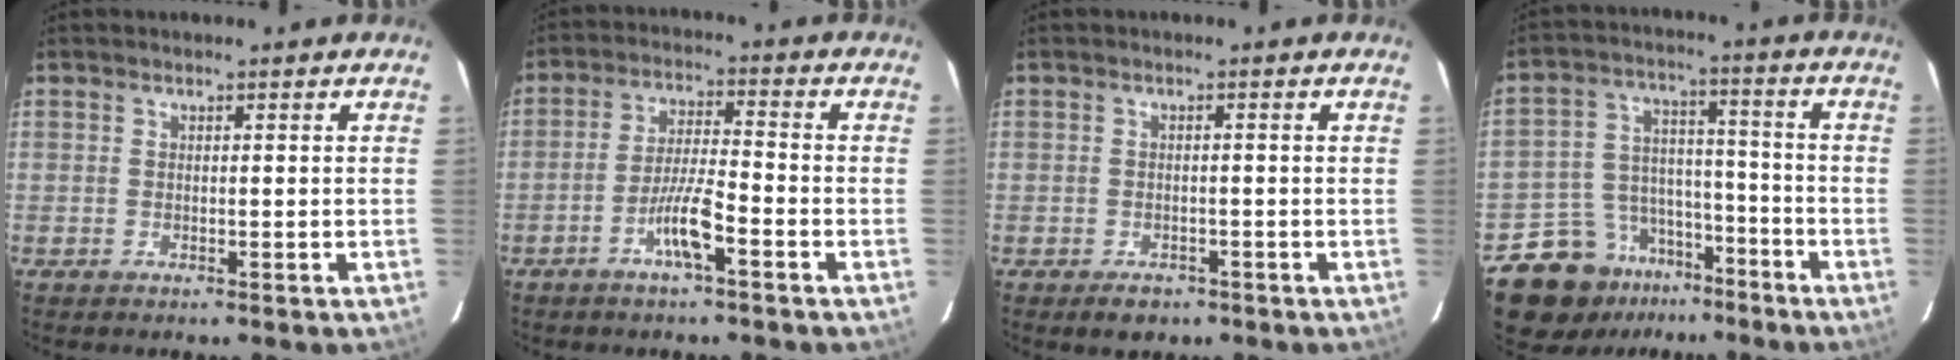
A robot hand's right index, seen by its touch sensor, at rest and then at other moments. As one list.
[{"total": 6.7, "force": [-3.3, 0.6, 5.8], "torque": [-0.114, 0.004, -0.062]}, {"total": 2.9, "force": [-1.9, 1.9, 1.0], "torque": [-0.014, 0.001, -0.020]}, {"total": 12.7, "force": [-9.1, 8.3, 3.2], "torque": [-0.054, 0.058, -0.143]}]